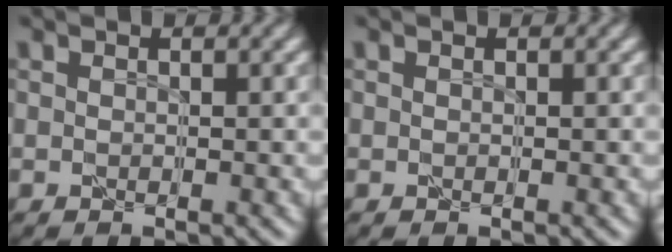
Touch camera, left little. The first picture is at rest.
{"total": 0.0}